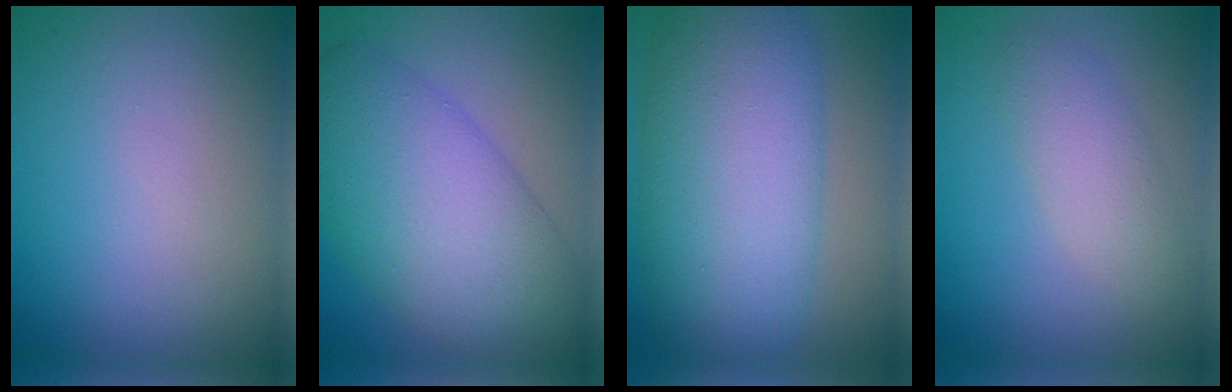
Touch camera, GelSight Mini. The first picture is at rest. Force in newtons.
{"total": 11.1, "press": 11.1, "slide": 0.3}
{"total": 11.8, "press": 11.8, "slide": 0.2}
{"total": 2.8, "press": 2.8, "slide": 0.1}